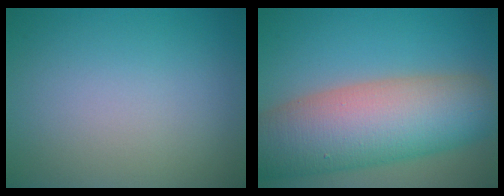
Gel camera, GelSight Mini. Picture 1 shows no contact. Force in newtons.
{"total": 12.2, "press": 12.2, "slide": 0.7}